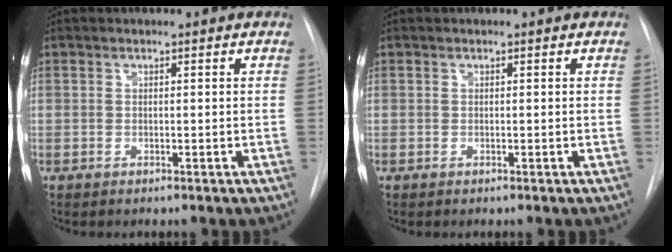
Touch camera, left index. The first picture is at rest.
{"total": 0.0}